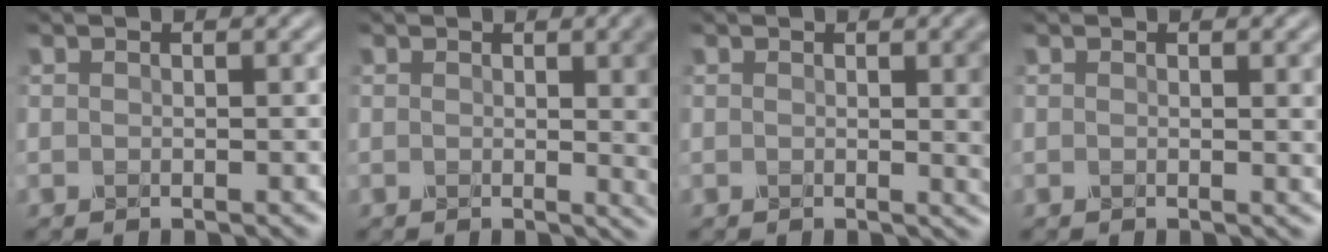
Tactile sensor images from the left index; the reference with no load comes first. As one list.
[{"total": 5.8, "force": [0.7, 1.9, 5.5], "torque": [-0.038, -0.001, 0.011]}, {"total": 3.7, "force": [0.4, 1.0, 3.6], "torque": [-0.030, 0.003, 0.003]}, {"total": 1.5, "force": [0.4, 0.3, 1.4], "torque": [-0.012, 0.001, 0.005]}]